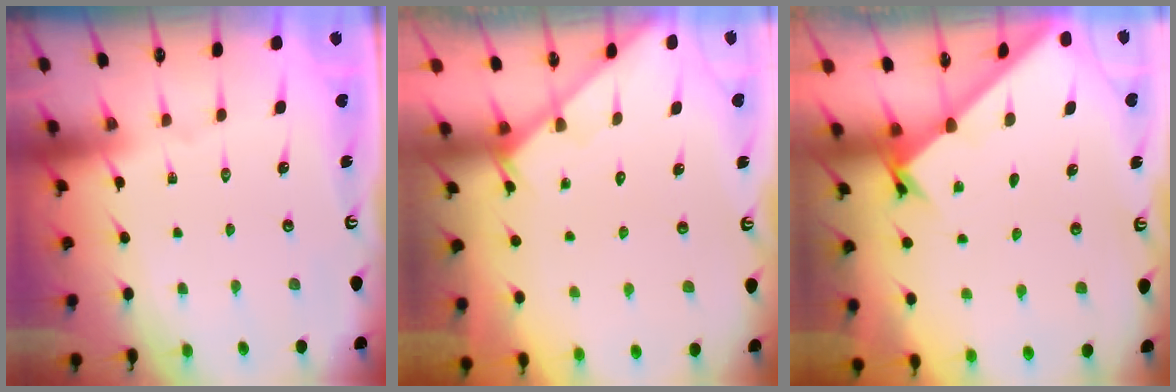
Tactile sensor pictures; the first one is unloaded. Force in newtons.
{"total": 2.1, "press": 2.1, "slide": 0.1}
{"total": 1.6, "press": 1.5, "slide": 0.1}